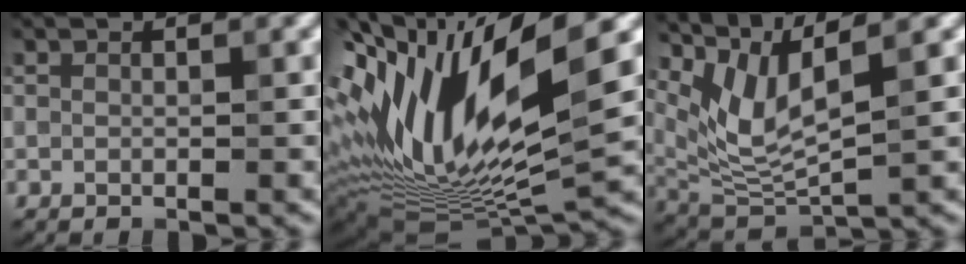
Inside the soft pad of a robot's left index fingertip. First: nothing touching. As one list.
[{"total": 16.8, "force": [2.9, 6.3, 15.3], "torque": [-0.304, -0.006, 0.059]}, {"total": 5.8, "force": [3.2, 1.6, 4.5], "torque": [-0.102, -0.012, 0.071]}]